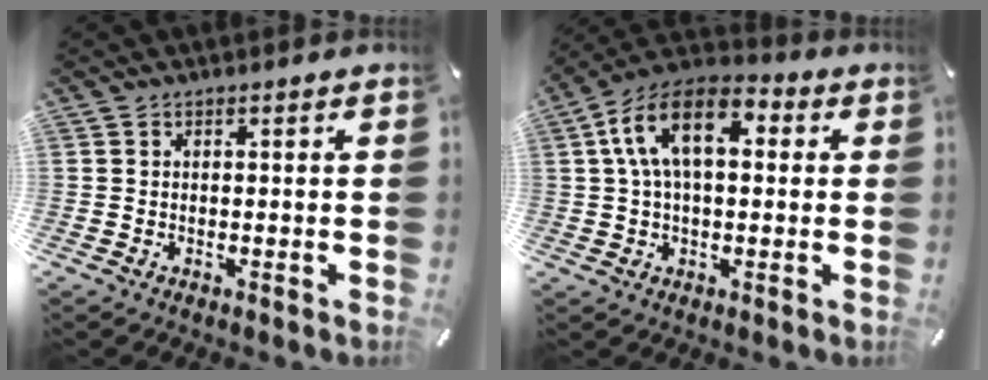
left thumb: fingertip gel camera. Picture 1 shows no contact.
{"total": 13.1, "force": [3.2, 7.6, 10.1], "torque": [-0.196, 0.009, 0.055]}